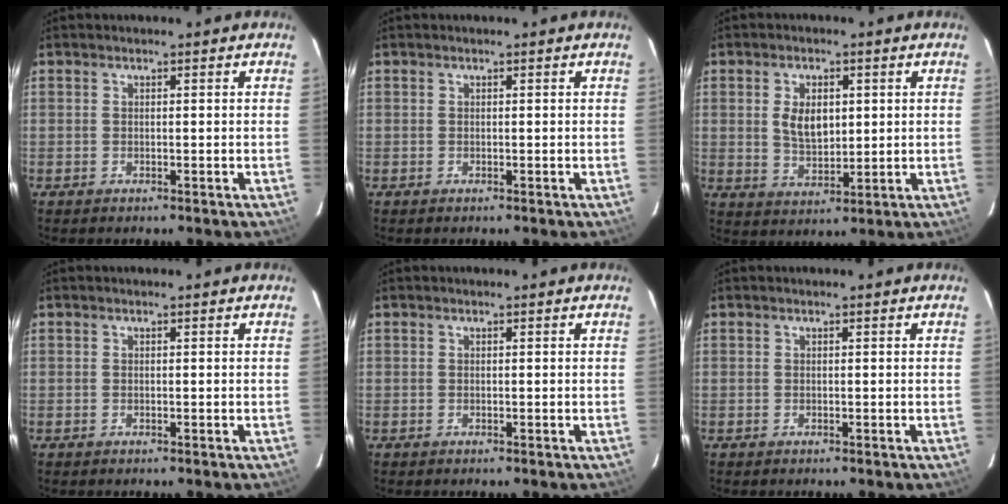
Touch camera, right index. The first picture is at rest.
{"total": 0.0}
{"total": 6.8, "force": [1.2, 3.9, 5.4], "torque": [-0.098, 0.002, 0.030]}
{"total": 0.0}
{"total": 0.0}
{"total": 0.0}